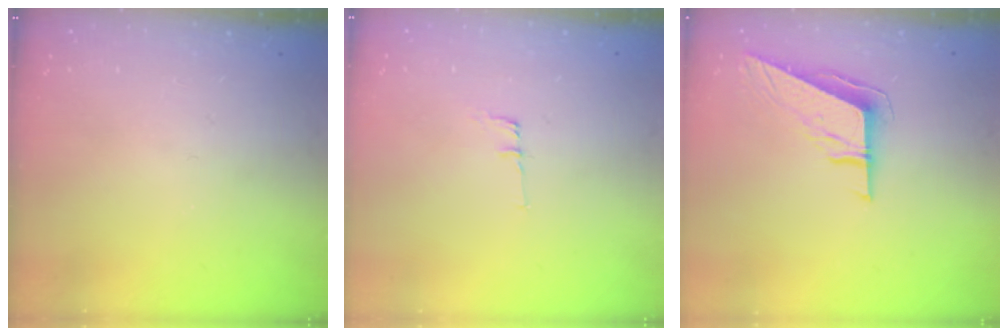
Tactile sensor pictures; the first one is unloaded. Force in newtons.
{"total": 6.6, "press": 6.2, "slide": 2.3}
{"total": 8.6, "press": 8.6, "slide": 0.2}